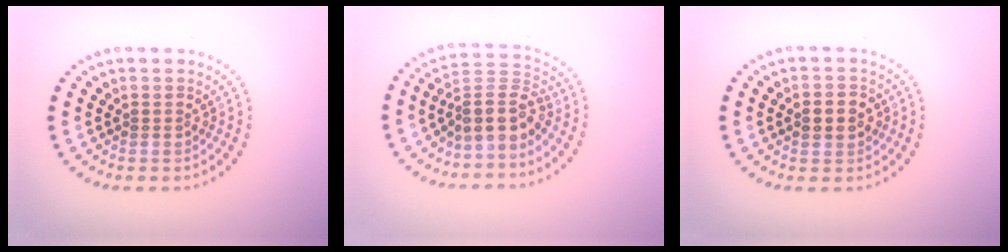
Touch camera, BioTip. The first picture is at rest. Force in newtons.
{"total": 4.0, "press": 3.1, "slide": 2.5}
{"total": 2.6, "press": 2.6, "slide": 0.2}